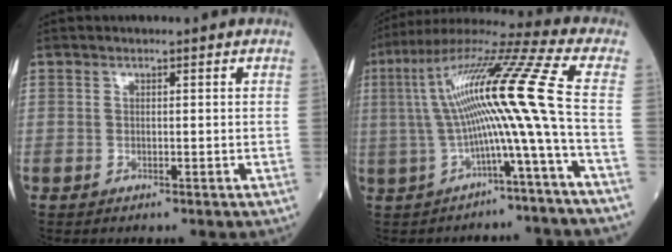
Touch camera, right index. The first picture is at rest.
{"total": 15.1, "force": [-1.0, -1.9, 15.0], "torque": [-0.273, 0.041, -0.025]}